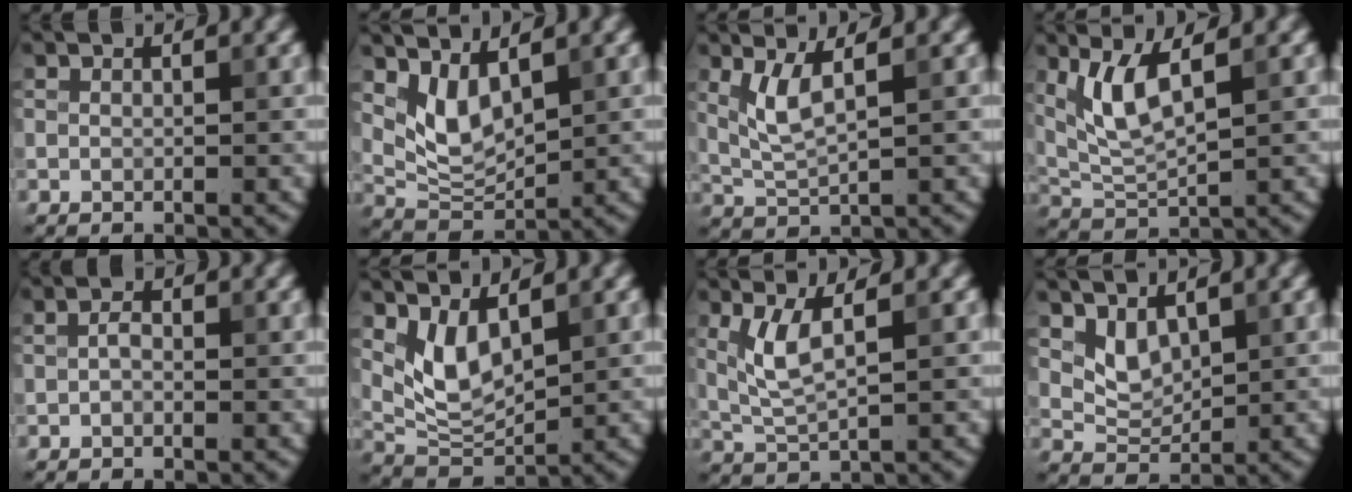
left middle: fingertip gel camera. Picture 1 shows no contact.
{"total": 3.8, "force": [1.9, 1.8, 2.7], "torque": [-0.063, -0.011, 0.045]}
{"total": 3.0, "force": [1.2, 0.6, 2.7], "torque": [-0.066, -0.005, 0.031]}
{"total": 4.4, "force": [1.8, 1.3, 3.7], "torque": [-0.089, -0.004, 0.043]}
{"total": 0.9, "force": [-0.3, 0.5, 0.7], "torque": [-0.017, 0.003, -0.008]}
{"total": 4.1, "force": [1.9, 1.9, 3.1], "torque": [-0.071, -0.011, 0.044]}
{"total": 3.3, "force": [1.1, 0.8, 3.0], "torque": [-0.074, -0.004, 0.029]}
{"total": 2.4, "force": [1.4, 1.4, 1.4], "torque": [-0.029, -0.009, 0.034]}